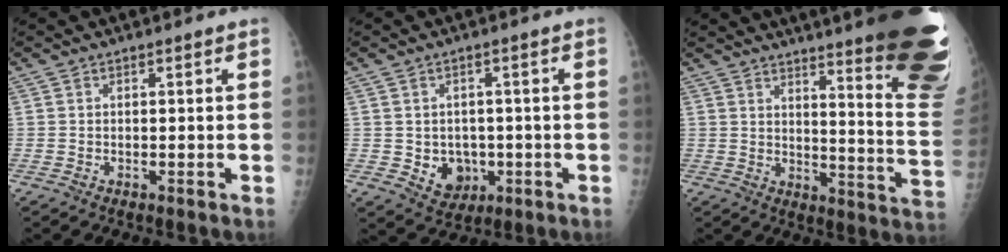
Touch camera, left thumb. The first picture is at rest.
{"total": 6.2, "force": [-1.1, 5.2, 3.1], "torque": [-0.014, 0.003, -0.002]}
{"total": 27.8, "force": [20.1, 3.5, 18.9], "torque": [-0.175, -0.142, 0.246]}